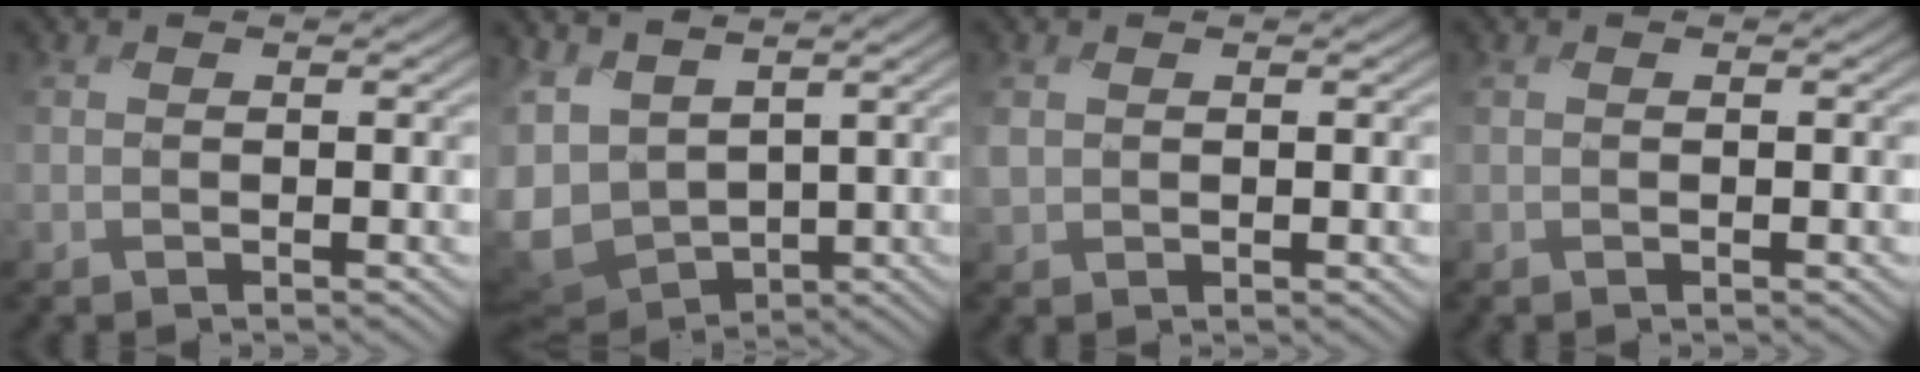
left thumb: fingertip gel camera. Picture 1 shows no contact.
{"total": 7.3, "force": [-1.2, 5.3, 5.0], "torque": [-0.157, -0.023, -0.016]}
{"total": 2.0, "force": [0.4, 1.4, 1.3], "torque": [-0.035, -0.004, 0.010]}
{"total": 0.7, "force": [0.0, 0.1, 0.6], "torque": [-0.012, 0.000, 0.001]}